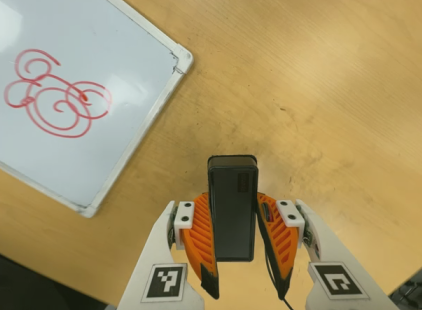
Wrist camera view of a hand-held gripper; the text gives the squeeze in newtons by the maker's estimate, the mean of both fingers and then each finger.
{"total": 4.3, "left": 3.1, "right": 5.5}